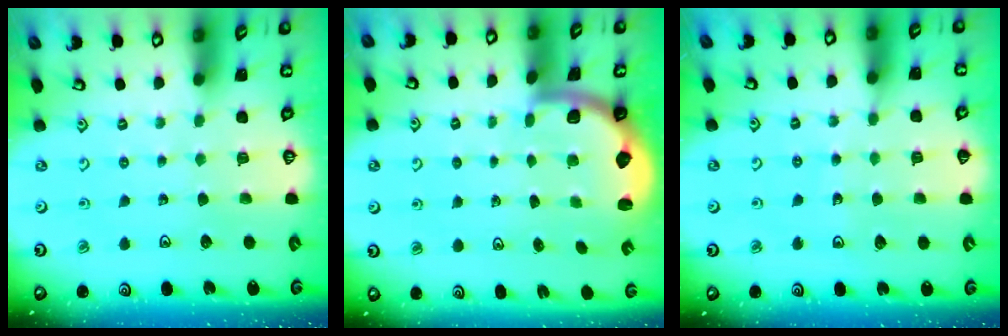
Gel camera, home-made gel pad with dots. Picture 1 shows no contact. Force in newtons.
{"total": 1.9, "press": 1.8, "slide": 0.5}
{"total": 6.6, "press": 6.2, "slide": 2.2}